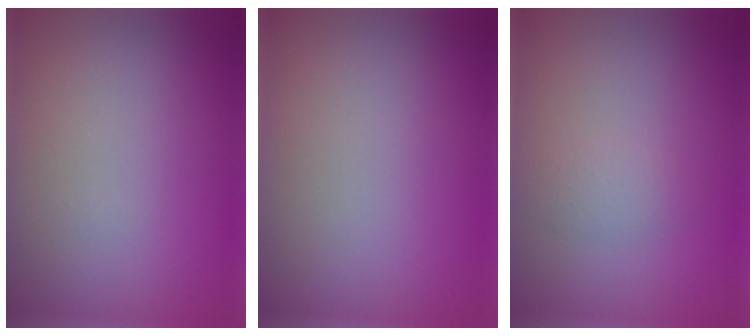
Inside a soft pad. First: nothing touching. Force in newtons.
{"total": 0.0}
{"total": 1.5, "press": 1.5, "slide": 0.0}